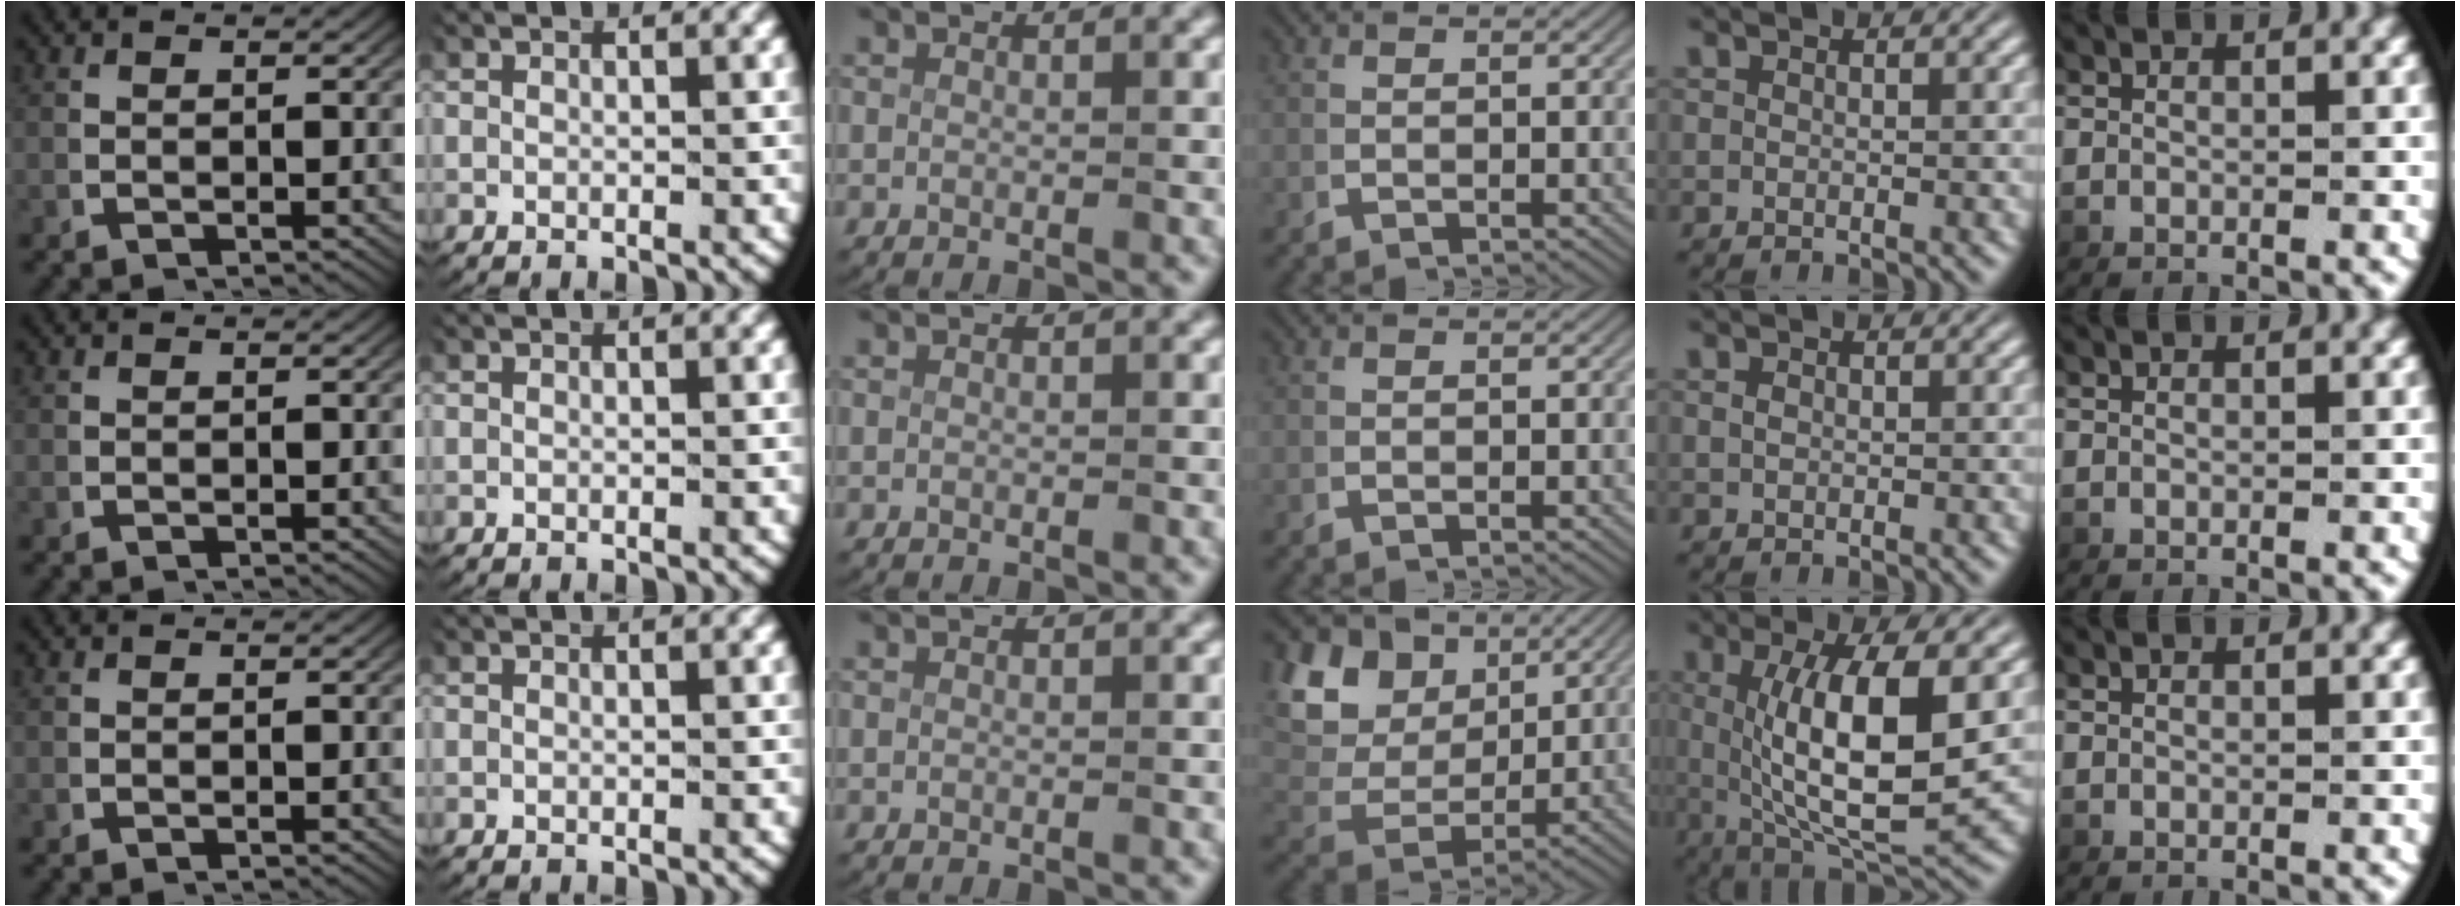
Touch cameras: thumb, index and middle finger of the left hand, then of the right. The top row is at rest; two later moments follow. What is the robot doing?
{"motion": "lift_and_place", "object": "card"}